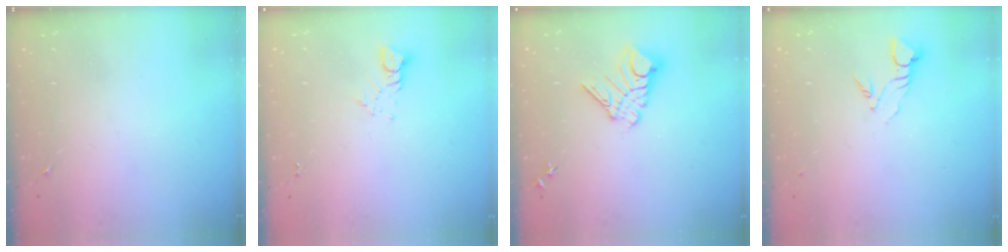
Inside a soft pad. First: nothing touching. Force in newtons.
{"total": 3.8, "press": 3.8, "slide": 0.3}
{"total": 11.6, "press": 11.6, "slide": 1.2}
{"total": 3.8, "press": 3.8, "slide": 0.2}